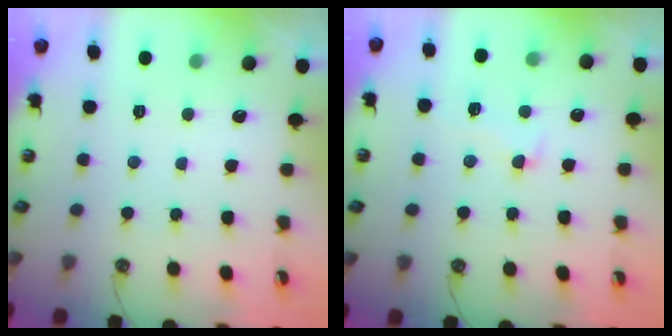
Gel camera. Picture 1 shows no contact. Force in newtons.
{"total": 1.6, "press": 1.1, "slide": 1.1}